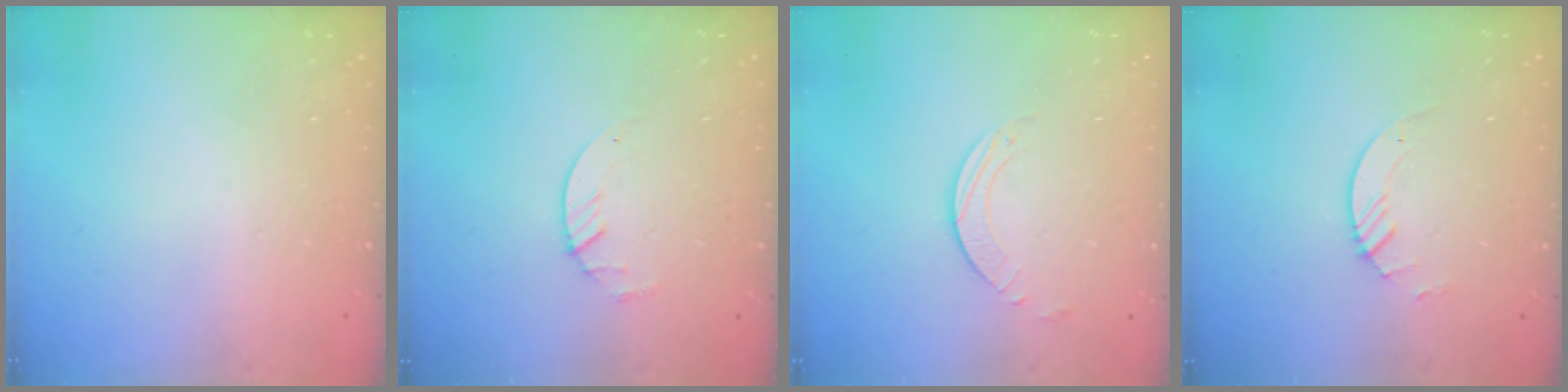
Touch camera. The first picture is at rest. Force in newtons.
{"total": 1.8, "press": 1.8, "slide": 0.2}
{"total": 1.7, "press": 1.7, "slide": 0.2}
{"total": 3.5, "press": 3.5, "slide": 0.3}